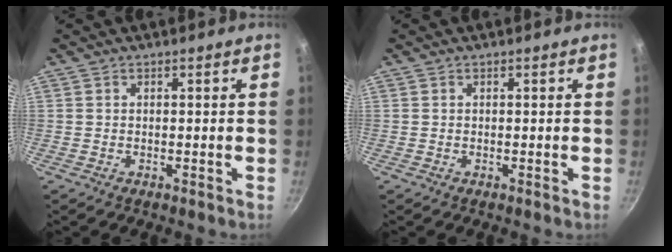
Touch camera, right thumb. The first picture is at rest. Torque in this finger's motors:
{"motor_torque": [0.00, 0.00, -0.15, 0.36, 0.00]}